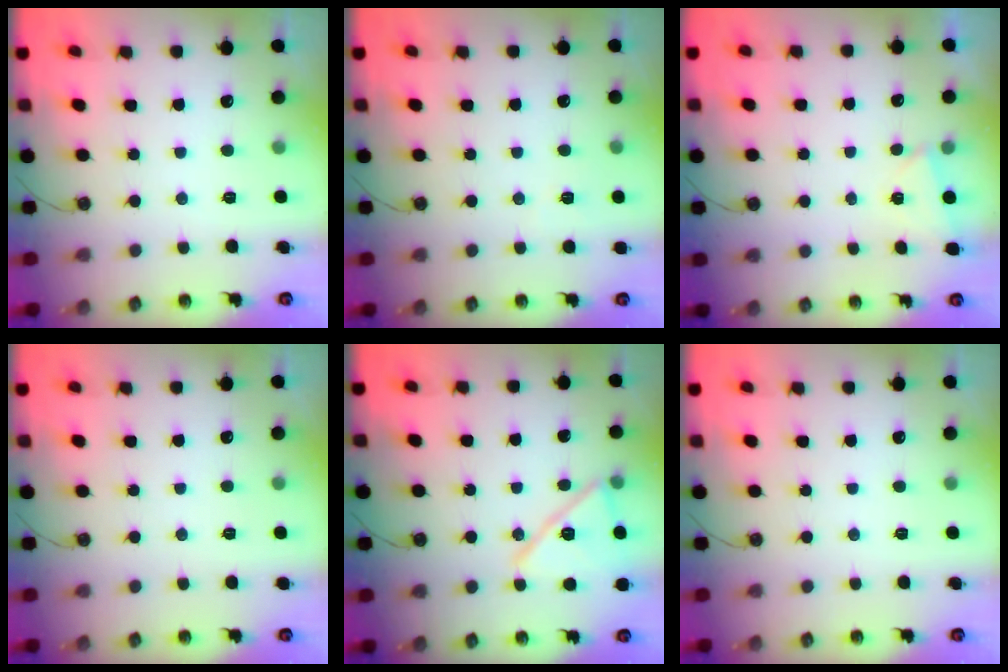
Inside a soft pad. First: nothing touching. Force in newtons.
{"total": 2.6, "press": 2.5, "slide": 0.8}
{"total": 2.6, "press": 1.5, "slide": 2.1}
{"total": 1.7, "press": 0.9, "slide": 1.5}
{"total": 16.6, "press": 16.4, "slide": 2.6}
{"total": 0.0}